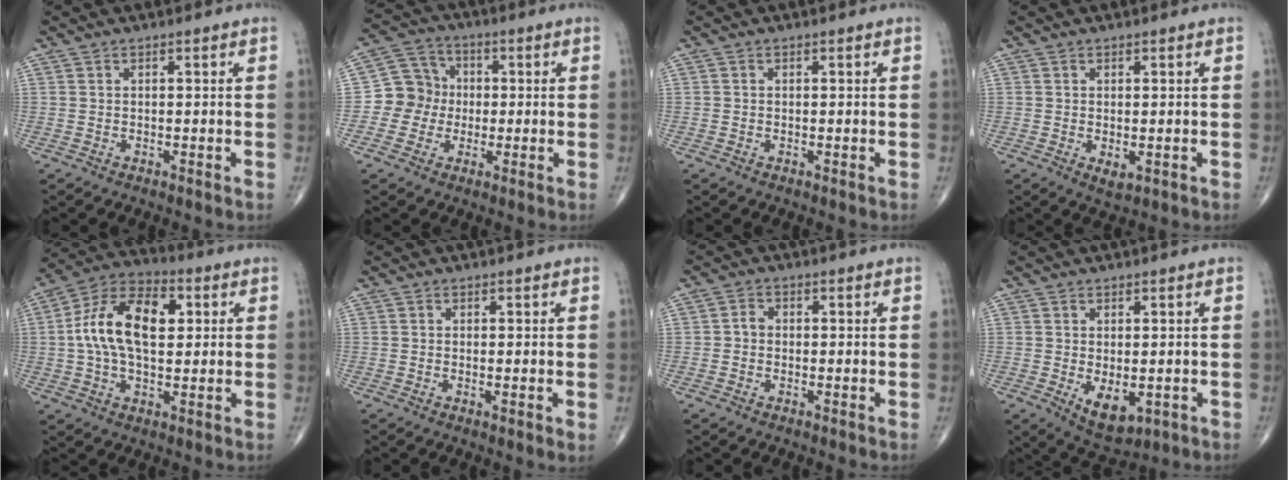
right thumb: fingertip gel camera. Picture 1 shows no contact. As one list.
[{"total": 8.3, "force": [-0.8, 7.8, 2.6], "torque": [-0.011, 0.023, -0.026]}, {"total": 0.0}, {"total": 2.2, "force": [-0.4, 1.1, 1.8], "torque": [-0.027, -0.006, -0.001]}, {"total": 15.7, "force": [2.2, 8.9, 12.8], "torque": [-0.223, 0.023, 0.032]}, {"total": 1.8, "force": [-0.1, 0.3, 1.8], "torque": [-0.034, -0.007, -0.003]}, {"total": 1.9, "force": [-0.3, 1.6, 0.9], "torque": [-0.006, 0.007, -0.010]}, {"total": 6.5, "force": [-1.5, 3.6, 5.2], "torque": [-0.069, -0.010, -0.007]}]